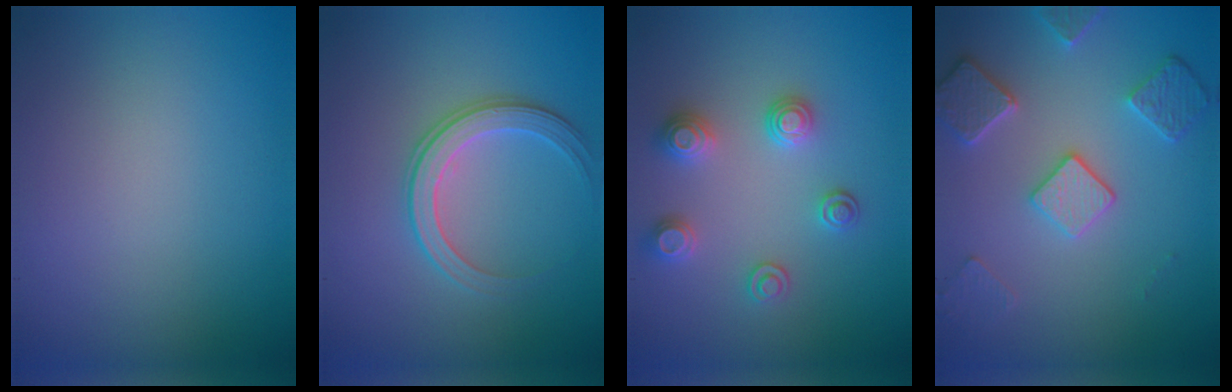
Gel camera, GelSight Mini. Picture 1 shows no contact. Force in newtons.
{"total": 2.9, "press": 2.8, "slide": 0.6}
{"total": 2.9, "press": 2.9, "slide": 0.2}
{"total": 4.5, "press": 3.8, "slide": 2.5}